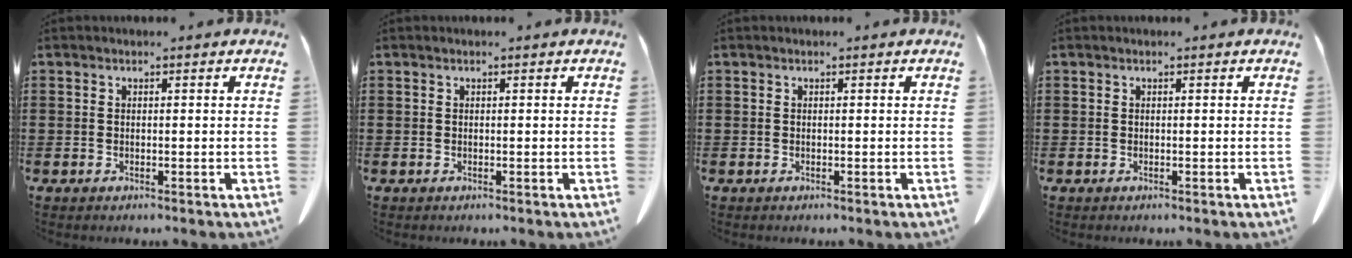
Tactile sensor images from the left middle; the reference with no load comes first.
{"total": 0.0}
{"total": 0.0}
{"total": 0.0}